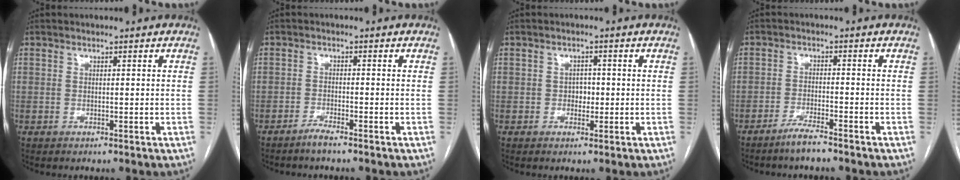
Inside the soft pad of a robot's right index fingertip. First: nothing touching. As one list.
[{"total": 2.1, "force": [-1.9, -0.2, 1.0], "torque": [-0.026, -0.003, -0.038]}, {"total": 2.0, "force": [-0.3, 1.5, 1.3], "torque": [-0.014, 0.006, -0.004]}, {"total": 3.7, "force": [-3.1, 0.0, 2.0], "torque": [-0.042, -0.006, -0.062]}]